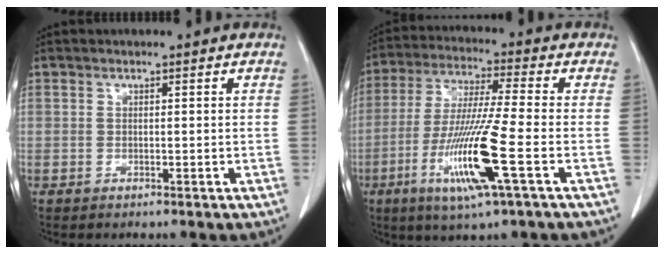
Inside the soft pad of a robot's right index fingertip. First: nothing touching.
{"total": 13.9, "force": [-4.8, -0.3, 13.0], "torque": [-0.266, -0.023, -0.093]}